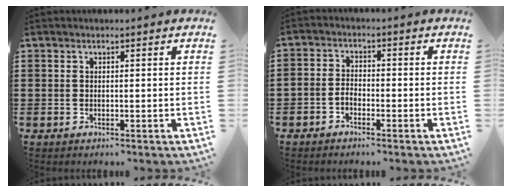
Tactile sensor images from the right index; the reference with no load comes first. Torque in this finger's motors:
{"motor_torque": [1.11, 1.03, 0.21, 0.06]}